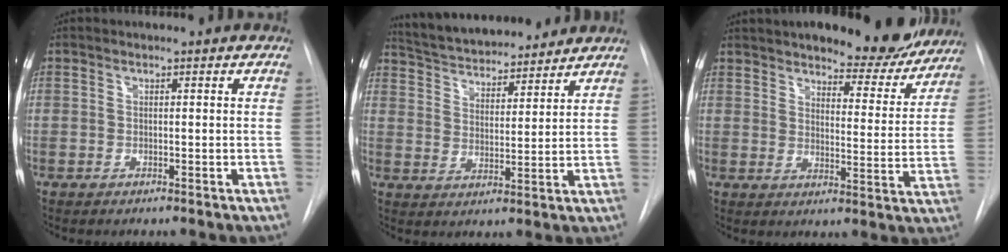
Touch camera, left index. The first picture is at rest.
{"total": 16.0, "force": [14.7, 3.4, 5.3], "torque": [-0.089, 0.022, 0.231]}
{"total": 14.5, "force": [13.1, 3.3, 5.4], "torque": [-0.059, -0.025, 0.170]}